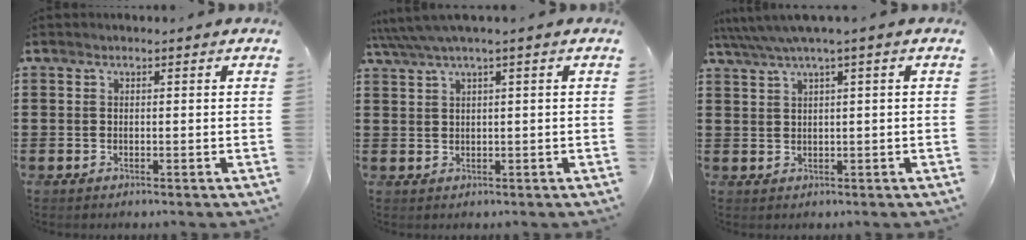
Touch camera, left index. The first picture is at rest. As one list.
[{"total": 2.1, "force": [0.8, -0.1, 2.0], "torque": [-0.045, -0.004, 0.011]}, {"total": 2.5, "force": [0.8, -0.2, 2.3], "torque": [-0.044, -0.003, 0.012]}]